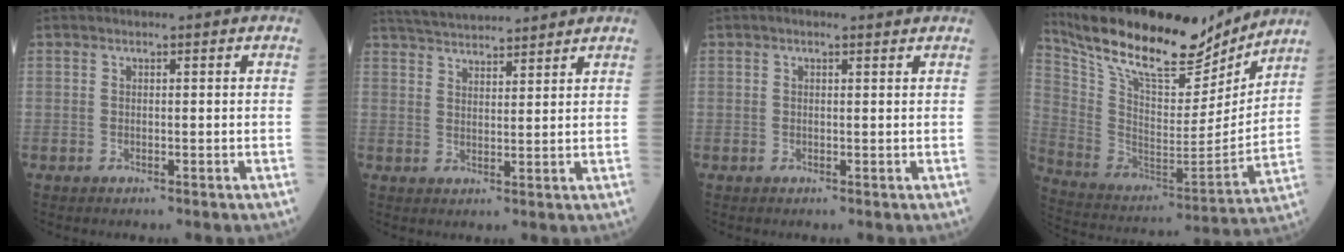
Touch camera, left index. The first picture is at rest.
{"total": 9.8, "force": [9.2, 1.0, 3.0], "torque": [-0.059, 0.028, 0.148]}
{"total": 1.4, "force": [1.1, 0.4, 0.8], "torque": [-0.019, 0.011, 0.014]}
{"total": 22.9, "force": [19.9, 5.4, 9.9], "torque": [-0.193, -0.011, 0.331]}